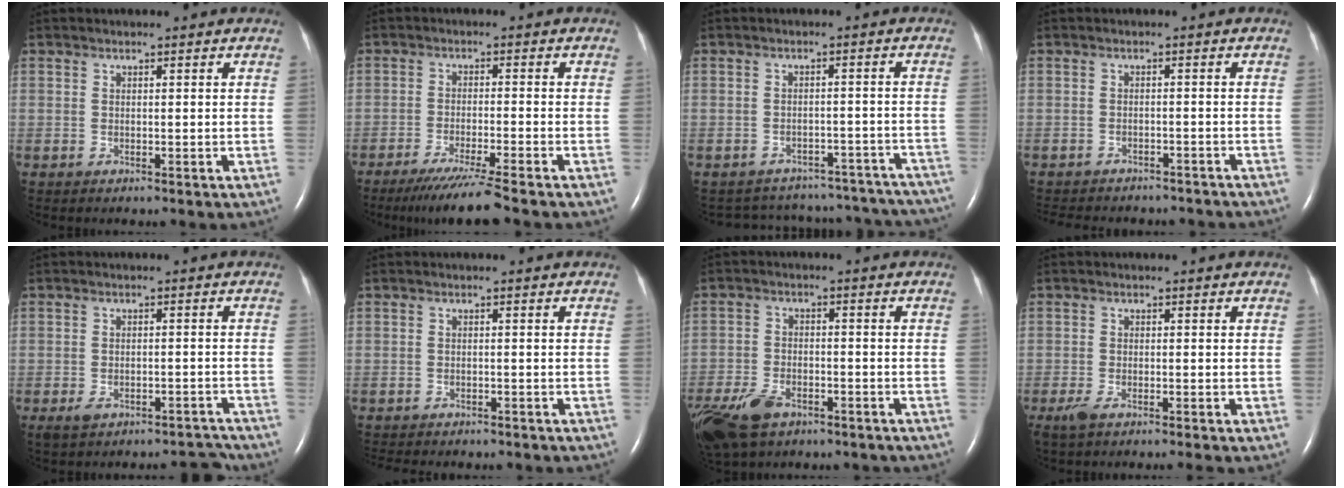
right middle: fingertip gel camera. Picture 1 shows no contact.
{"total": 7.5, "force": [-6.0, -1.2, 4.3], "torque": [-0.072, -0.026, -0.103]}
{"total": 20.9, "force": [-19.2, 7.3, 3.8], "torque": [-0.065, 0.029, -0.202]}
{"total": 15.3, "force": [-13.4, 5.2, 5.2], "torque": [-0.117, -0.006, -0.157]}
{"total": 5.4, "force": [-4.8, 1.8, 1.5], "torque": [-0.018, 0.014, -0.070]}
{"total": 11.4, "force": [-10.0, 3.3, 4.3], "torque": [-0.073, -0.007, -0.118]}
{"total": 14.0, "force": [-9.5, 7.1, 7.5], "torque": [-0.194, -0.012, -0.153]}
{"total": 3.8, "force": [-3.0, 0.1, 2.3], "torque": [-0.042, -0.008, -0.051]}